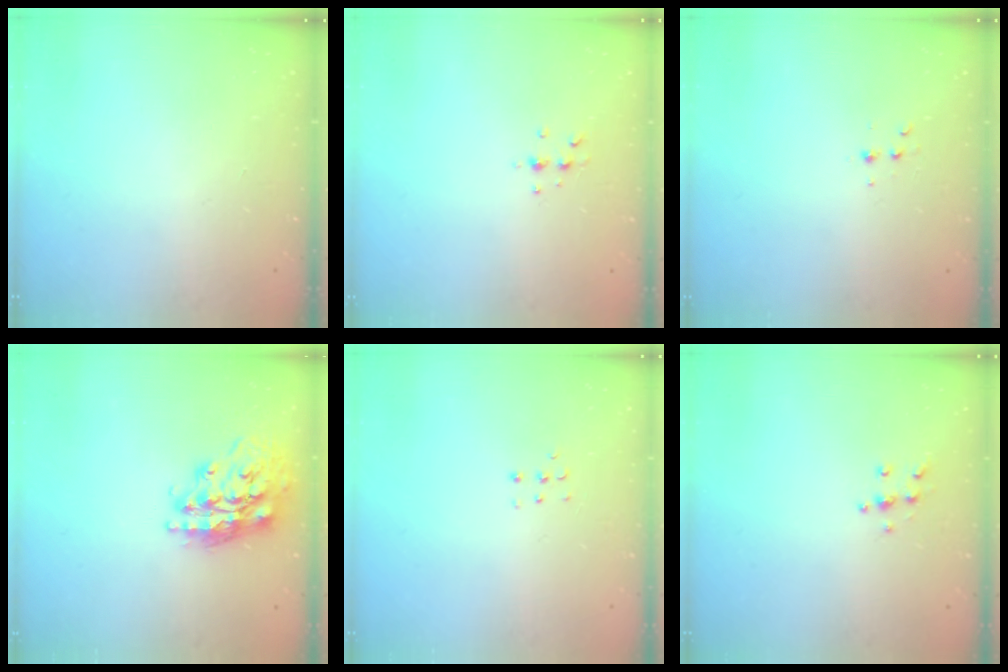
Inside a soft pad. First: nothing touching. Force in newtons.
{"total": 4.3, "press": 4.2, "slide": 1.1}
{"total": 3.7, "press": 3.5, "slide": 1.1}
{"total": 18.4, "press": 18.3, "slide": 1.7}
{"total": 3.8, "press": 3.8, "slide": 0.6}
{"total": 5.6, "press": 5.6, "slide": 0.5}